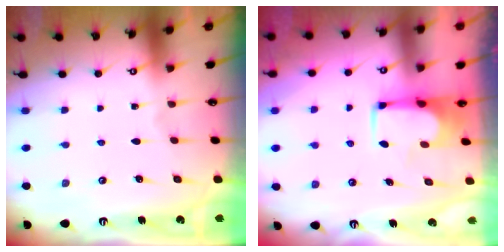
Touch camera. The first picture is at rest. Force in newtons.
{"total": 1.6, "press": 1.5, "slide": 0.1}